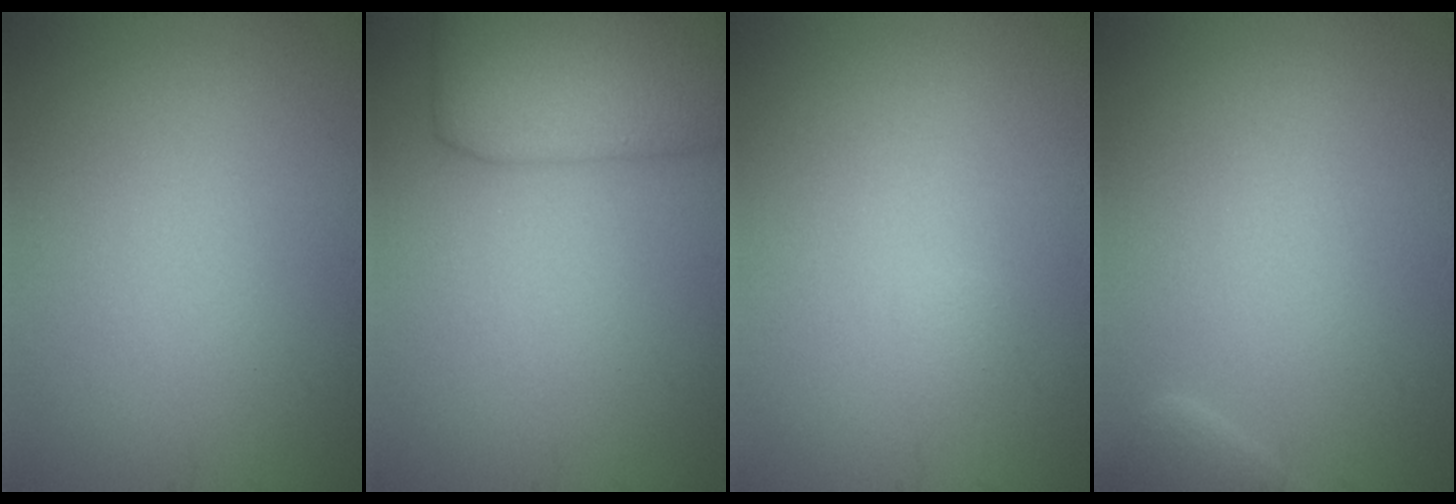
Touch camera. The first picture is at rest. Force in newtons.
{"total": 6.0, "press": 6.0, "slide": 0.1}
{"total": 0.5, "press": 0.5, "slide": 0.0}
{"total": 1.6, "press": 1.6, "slide": 0.2}